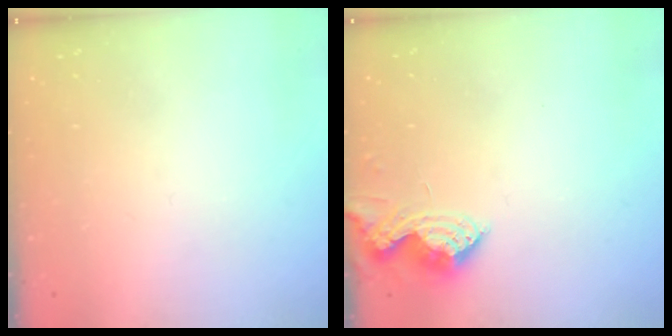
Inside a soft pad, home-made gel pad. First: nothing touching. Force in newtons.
{"total": 7.6, "press": 7.6, "slide": 0.6}